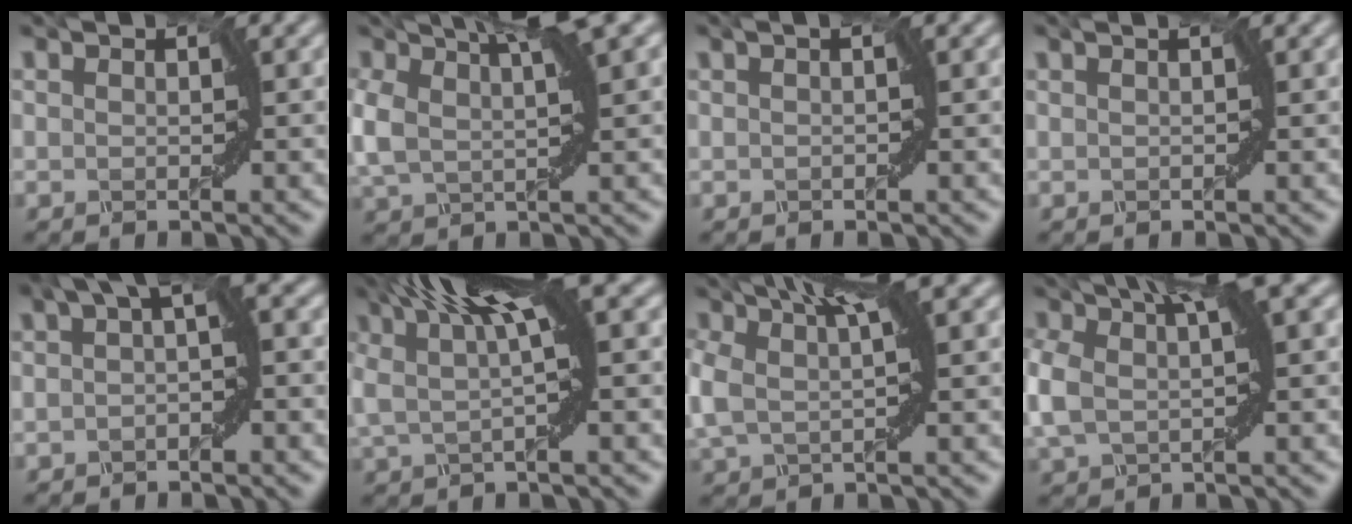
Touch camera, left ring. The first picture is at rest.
{"total": 6.0, "force": [2.8, 1.6, 5.1], "torque": [-0.112, 0.022, 0.051]}
{"total": 0.0}
{"total": 0.7, "force": [0.4, -0.5, -0.2], "torque": [-0.003, 0.001, 0.011]}
{"total": 3.1, "force": [0.8, 0.8, 2.9], "torque": [-0.039, 0.019, 0.004]}
{"total": 7.8, "force": [3.3, 1.4, 6.9], "torque": [-0.128, 0.024, 0.059]}
{"total": 5.5, "force": [2.2, 1.3, 4.9], "torque": [-0.109, 0.020, 0.040]}
{"total": 6.6, "force": [1.9, 2.6, 5.7], "torque": [-0.129, 0.015, 0.032]}